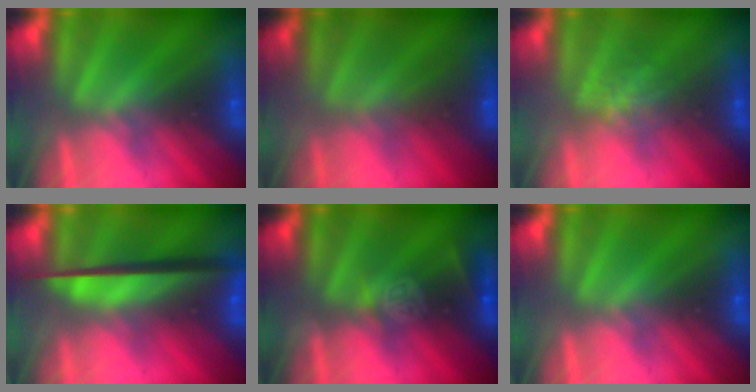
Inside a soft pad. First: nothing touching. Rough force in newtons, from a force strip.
{"total": 2.8}
{"total": 1.2}
{"total": 10.3}
{"total": 3.7}
{"total": 0.0}